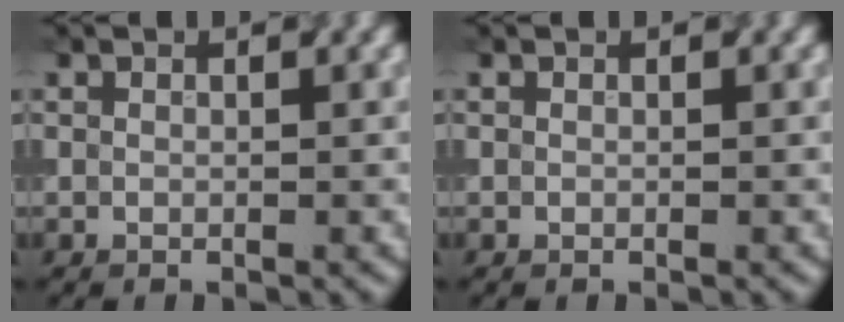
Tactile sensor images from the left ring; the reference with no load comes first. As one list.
[{"total": 0.0}]